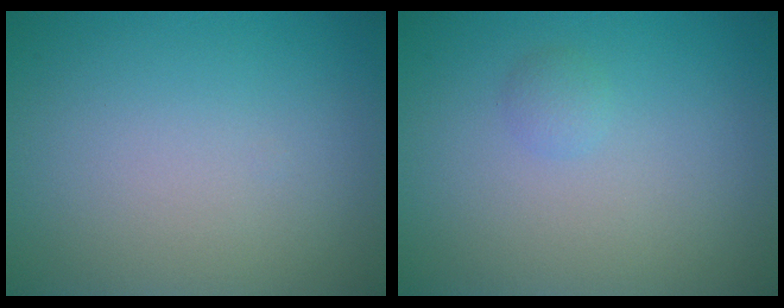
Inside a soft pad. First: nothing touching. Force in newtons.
{"total": 0.9, "press": 0.9, "slide": 0.0}